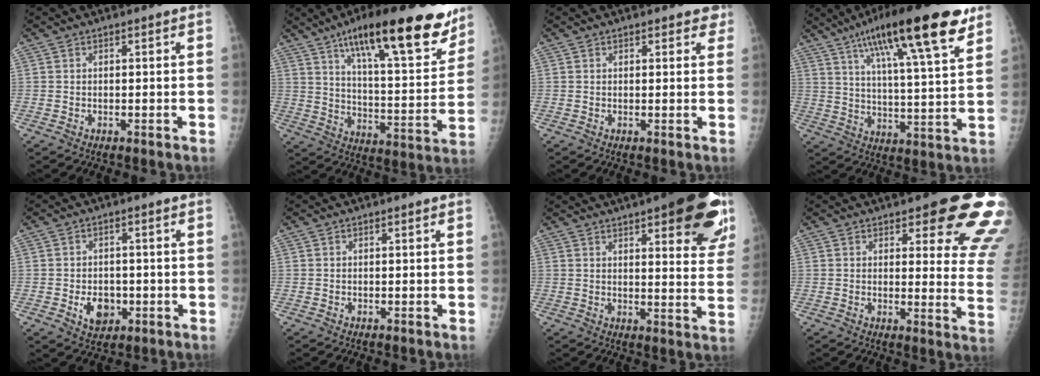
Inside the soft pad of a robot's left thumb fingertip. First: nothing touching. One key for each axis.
{"total": 24.8, "fx": 15.7, "fy": 6.9, "fz": 17.9, "tx": -0.232, "ty": -0.051, "tz": 0.240}
{"total": 2.1, "fx": 1.5, "fy": 1.2, "fz": 0.8, "tx": 0.016, "ty": -0.004, "tz": 0.010}
{"total": 22.8, "fx": 13.4, "fy": 4.5, "fz": 17.8, "tx": -0.271, "ty": -0.028, "tz": 0.211}
{"total": 5.7, "fx": -1.6, "fy": 4.3, "fz": 3.4, "tx": -0.032, "ty": 0.004, "tz": -0.018}
{"total": 0.0}
{"total": 21.2, "fx": 12.0, "fy": 6.2, "fz": 16.3, "tx": -0.175, "ty": -0.034, "tz": 0.142}
{"total": 15.9, "fx": 9.6, "fy": 5.2, "fz": 11.6, "tx": -0.091, "ty": -0.055, "tz": 0.101}